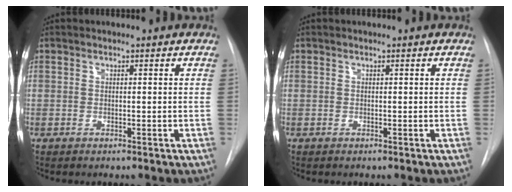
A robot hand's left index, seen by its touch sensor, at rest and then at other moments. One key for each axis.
{"total": 0.0}